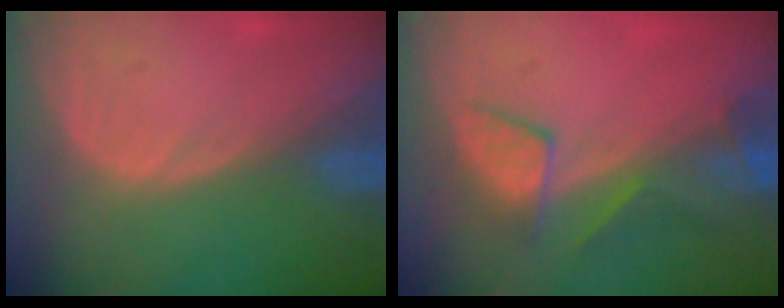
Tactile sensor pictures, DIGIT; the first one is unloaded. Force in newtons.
{"total": 5.9, "press": 5.7, "slide": 1.1}